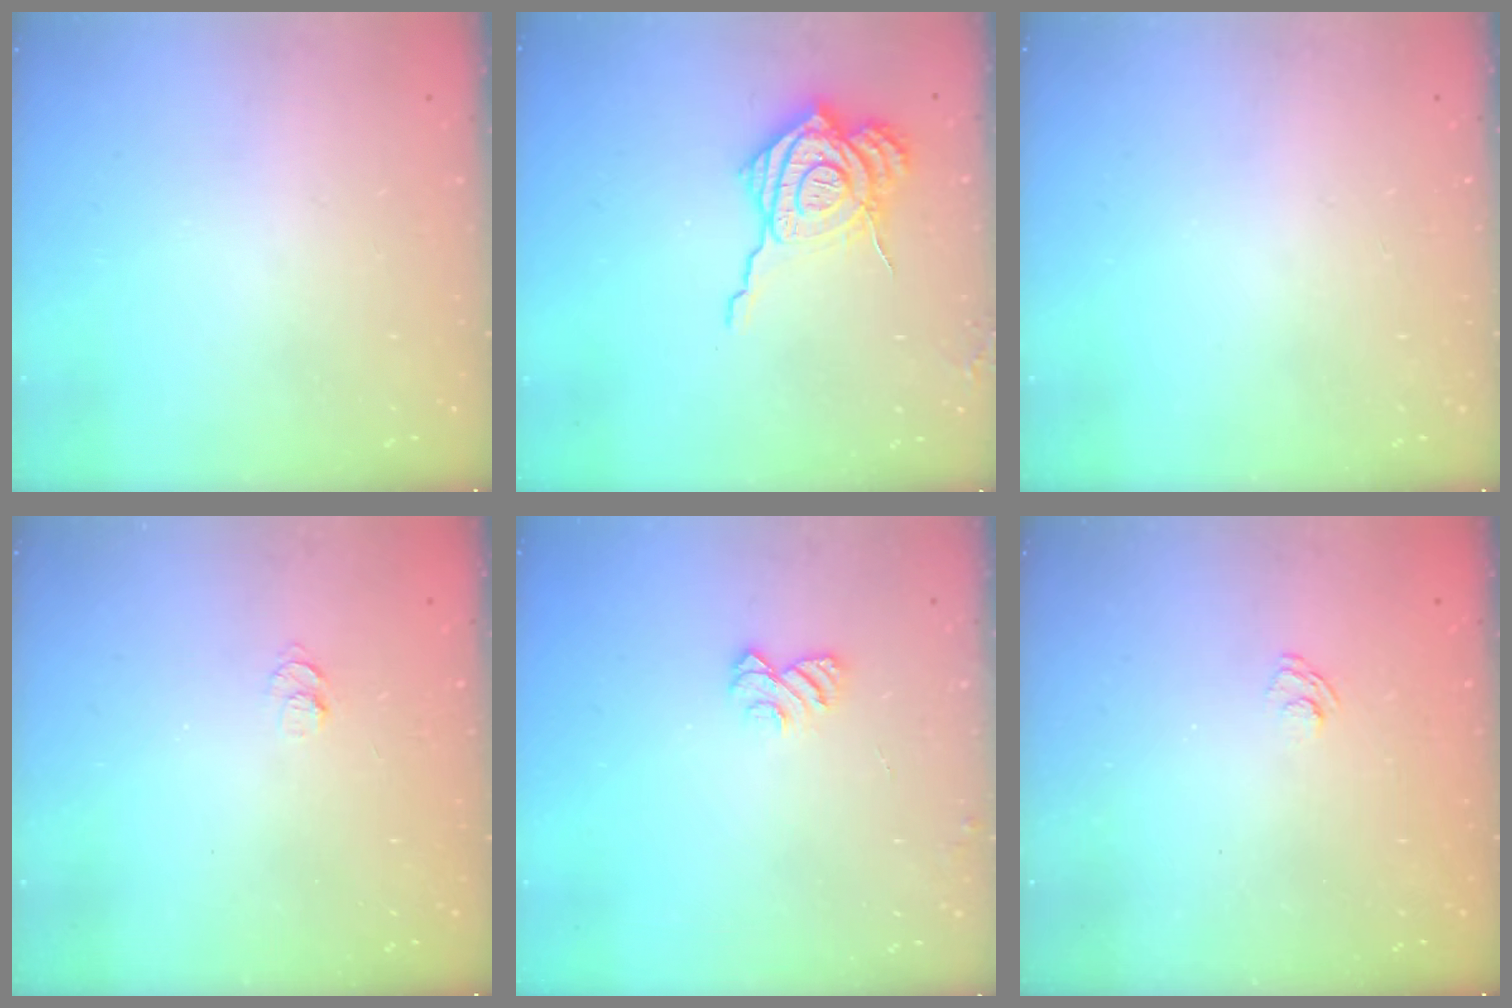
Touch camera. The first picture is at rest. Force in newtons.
{"total": 17.4, "press": 17.3, "slide": 1.7}
{"total": 0.0}
{"total": 5.8, "press": 5.7, "slide": 0.8}
{"total": 5.1, "press": 5.1, "slide": 0.4}
{"total": 2.3, "press": 2.0, "slide": 1.2}